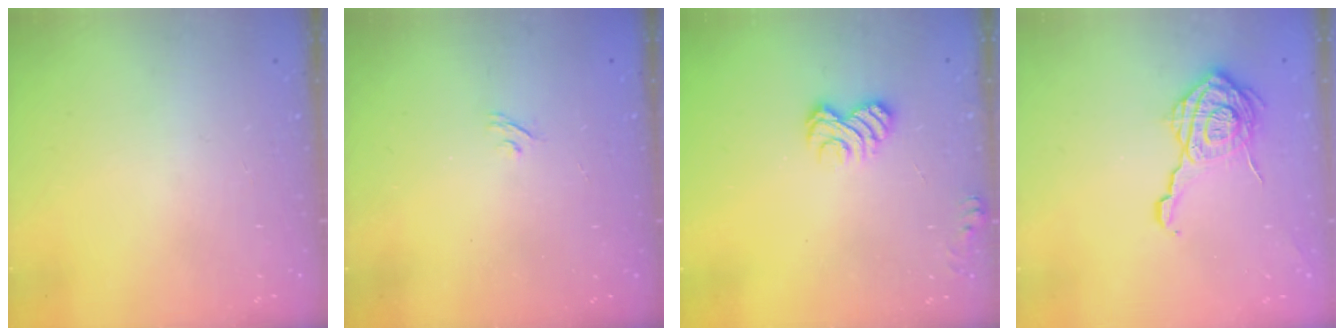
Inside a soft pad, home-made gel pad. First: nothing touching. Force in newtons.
{"total": 2.2, "press": 1.9, "slide": 1.1}
{"total": 6.0, "press": 5.8, "slide": 1.3}
{"total": 18.1, "press": 18.1, "slide": 0.8}